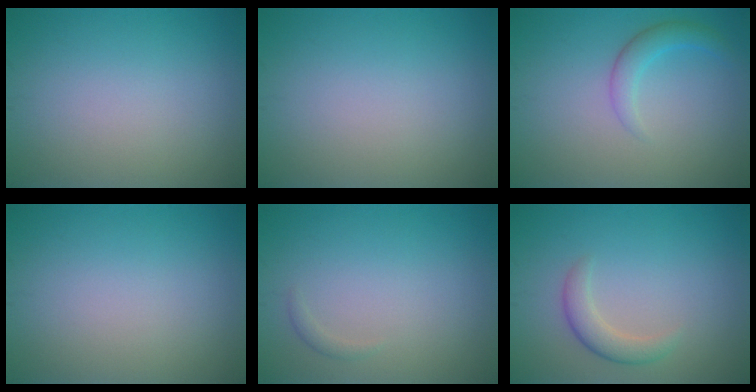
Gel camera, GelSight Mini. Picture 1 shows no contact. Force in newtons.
{"total": 0.0}
{"total": 2.2, "press": 2.2, "slide": 0.0}
{"total": 0.0}
{"total": 0.6, "press": 0.6, "slide": 0.0}
{"total": 2.3, "press": 2.3, "slide": 0.2}